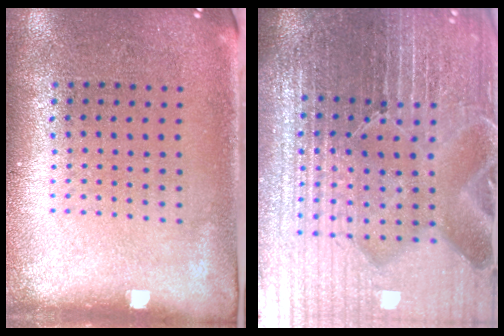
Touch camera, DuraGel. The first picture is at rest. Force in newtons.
{"total": 7.1, "press": 6.2, "slide": 3.4}